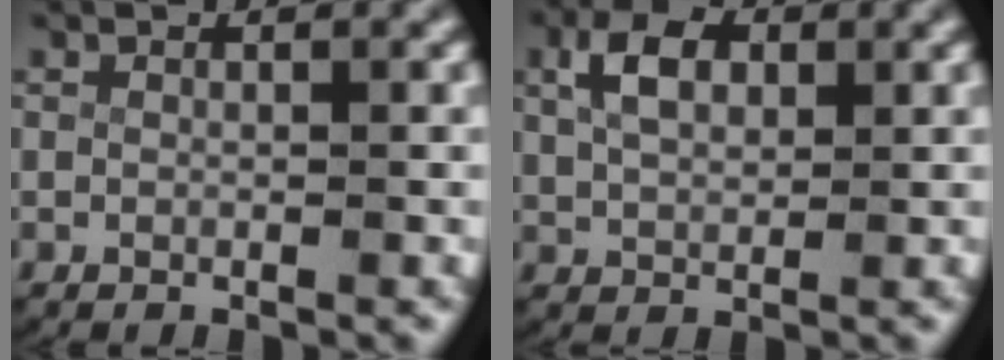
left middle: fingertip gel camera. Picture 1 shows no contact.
{"total": 3.6, "force": [1.3, 2.1, 2.6], "torque": [-0.054, -0.003, 0.029]}